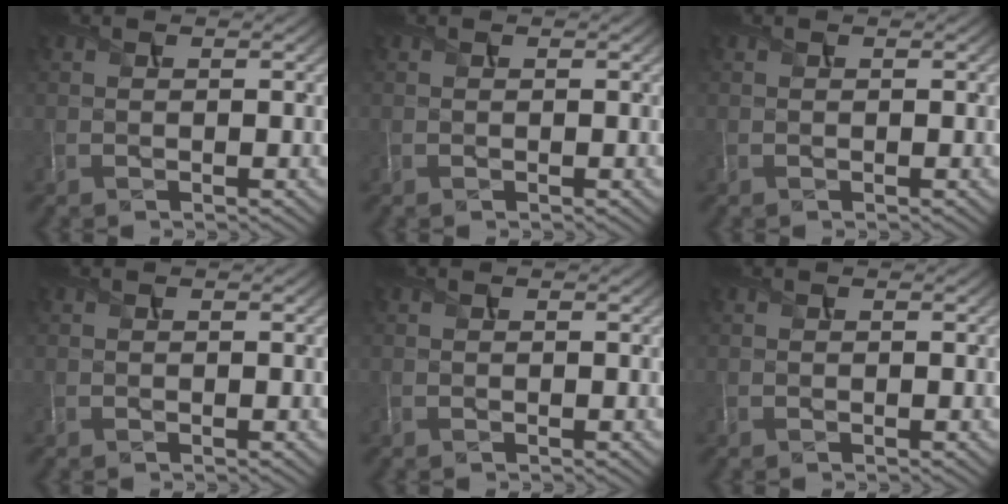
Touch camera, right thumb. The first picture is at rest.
{"total": 0.0}
{"total": 0.0}
{"total": 0.0}
{"total": 0.0}
{"total": 0.0}